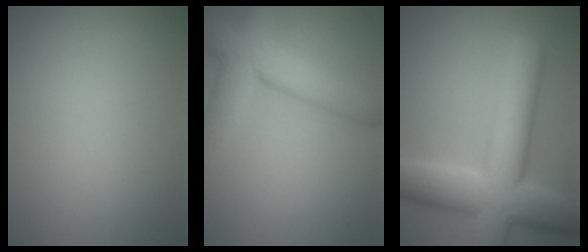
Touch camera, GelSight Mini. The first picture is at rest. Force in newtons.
{"total": 6.8, "press": 6.8, "slide": 0.4}
{"total": 10.3, "press": 10.3, "slide": 0.5}